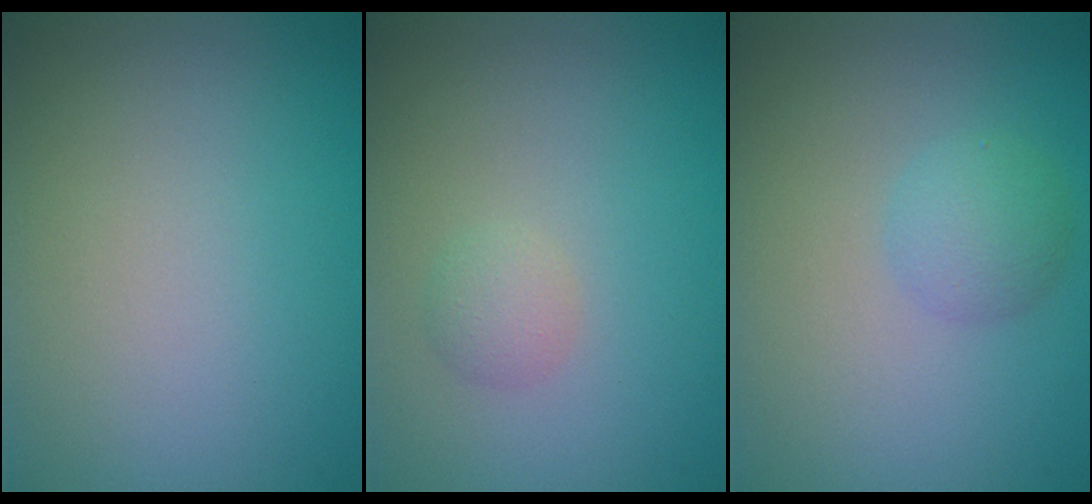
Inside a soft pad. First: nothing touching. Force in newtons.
{"total": 1.3, "press": 1.3, "slide": 0.0}
{"total": 2.1, "press": 2.1, "slide": 0.0}